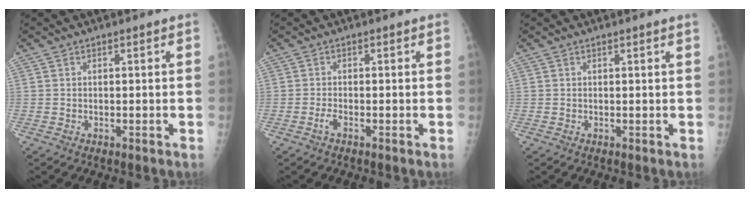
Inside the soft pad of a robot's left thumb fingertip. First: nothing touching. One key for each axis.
{"total": 1.3, "fx": -0.7, "fy": 0.4, "fz": 1.0, "tx": -0.022, "ty": 0.000, "tz": -0.018}
{"total": 0.8, "fx": 0.6, "fy": -0.2, "fz": 0.5, "tx": -0.018, "ty": -0.003, "tz": 0.011}